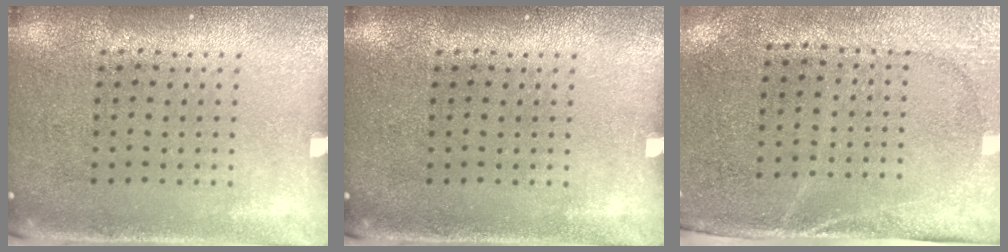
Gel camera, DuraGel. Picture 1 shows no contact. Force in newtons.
{"total": 0.0}
{"total": 2.7, "press": 2.3, "slide": 1.5}